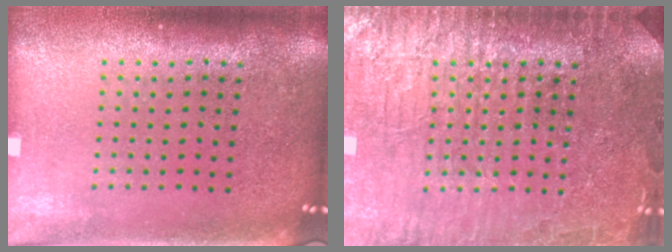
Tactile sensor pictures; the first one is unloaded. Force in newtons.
{"total": 7.1, "press": 7.0, "slide": 1.0}